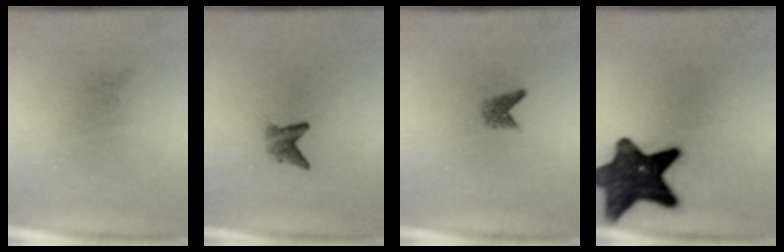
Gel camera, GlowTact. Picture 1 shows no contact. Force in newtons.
{"total": 2.0}
{"total": 1.5}
{"total": 13.2}